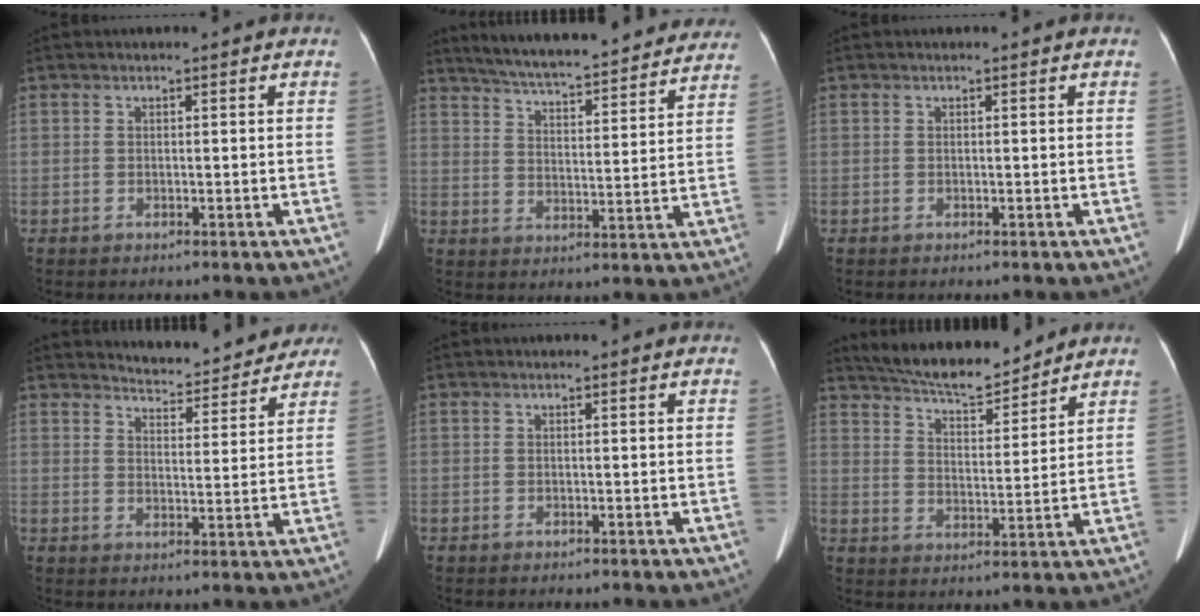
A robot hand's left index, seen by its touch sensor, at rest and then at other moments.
{"total": 25.7, "force": [23.4, 3.8, 9.8], "torque": [-0.152, -0.021, 0.301]}
{"total": 0.0}
{"total": 10.5, "force": [10.2, 2.1, 1.4], "torque": [-0.008, -0.004, 0.123]}
{"total": 0.0}
{"total": 11.2, "force": [10.5, 1.6, 3.7], "torque": [-0.064, 0.004, 0.174]}